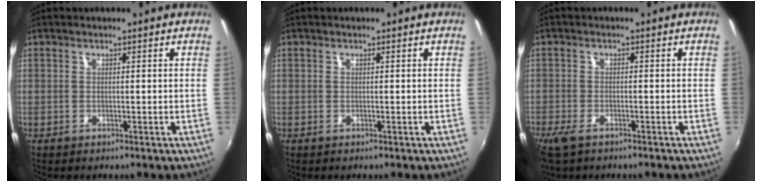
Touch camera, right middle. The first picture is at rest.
{"total": 0.0}
{"total": 5.1, "force": [-3.6, 1.8, 3.0], "torque": [-0.077, -0.018, -0.066]}